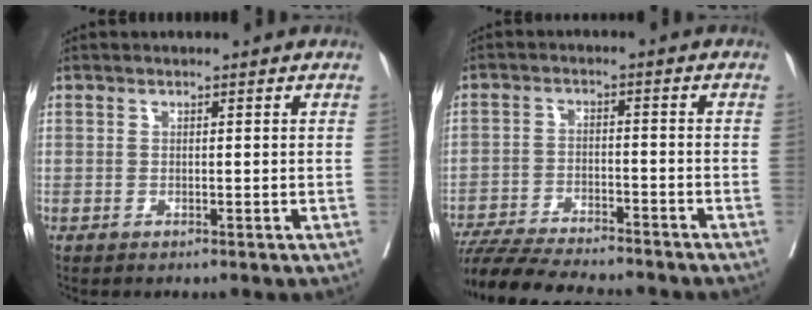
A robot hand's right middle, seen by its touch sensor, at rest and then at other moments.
{"total": 15.5, "force": [-13.9, 1.9, 6.6], "torque": [-0.111, -0.018, -0.212]}